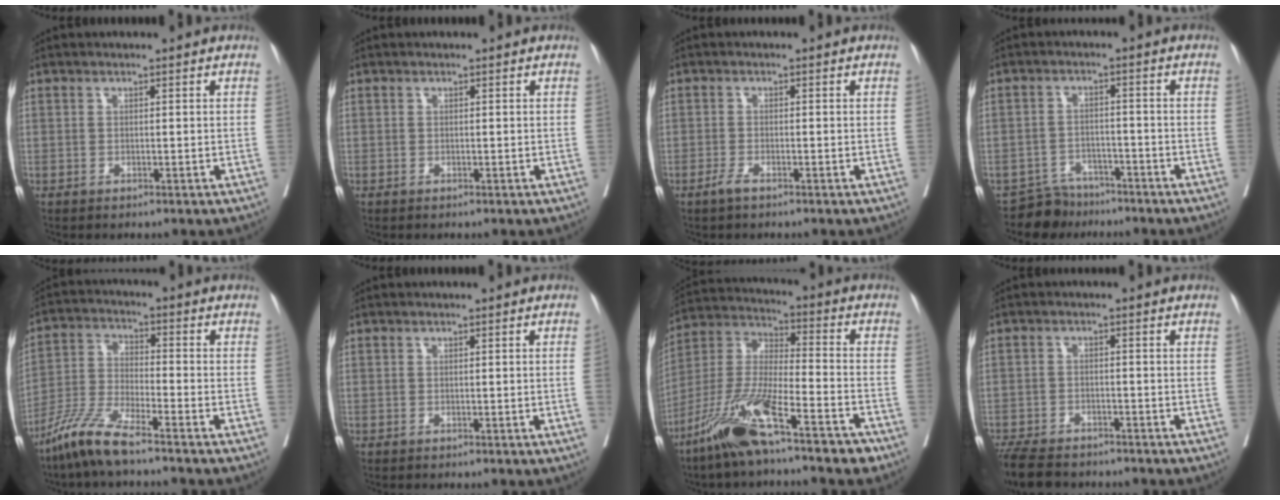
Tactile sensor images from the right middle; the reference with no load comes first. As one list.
[{"total": 0.0}, {"total": 1.5, "force": [-1.1, 0.2, 1.0], "torque": [-0.025, -0.003, -0.022]}, {"total": 4.5, "force": [-4.0, 1.9, -0.8], "torque": [0.012, 0.003, -0.068]}, {"total": 8.2, "force": [-6.5, 0.3, 5.0], "torque": [-0.110, -0.022, -0.136]}, {"total": 1.1, "force": [-0.1, -0.5, 1.0], "torque": [-0.014, -0.003, 0.000]}, {"total": 15.1, "force": [-10.1, 2.5, 10.9], "torque": [-0.227, -0.014, -0.189]}, {"total": 8.7, "force": [-7.5, 2.8, 3.4], "torque": [-0.061, -0.016, -0.119]}]